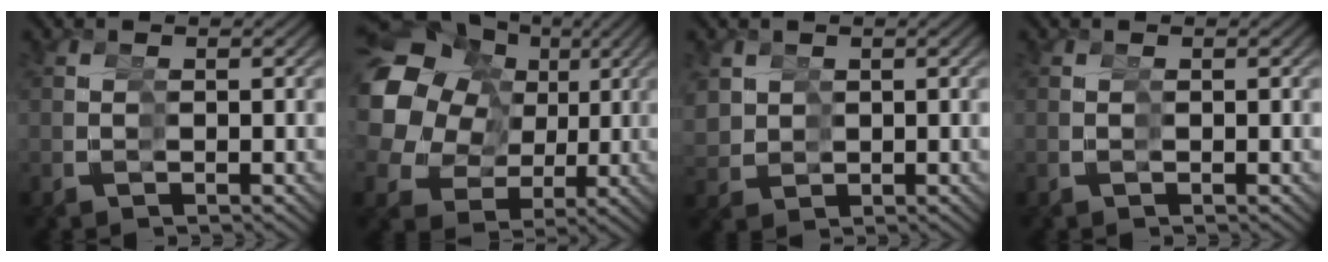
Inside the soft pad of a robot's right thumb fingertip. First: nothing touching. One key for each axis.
{"total": 15.3, "fx": 3.6, "fy": 11.5, "fz": 9.3, "tx": -0.197, "ty": 0.006, "tz": 0.055}
{"total": 2.8, "fx": 1.9, "fy": 2.1, "fz": -0.2, "tx": -0.012, "ty": -0.008, "tz": 0.041}
{"total": 0.0}